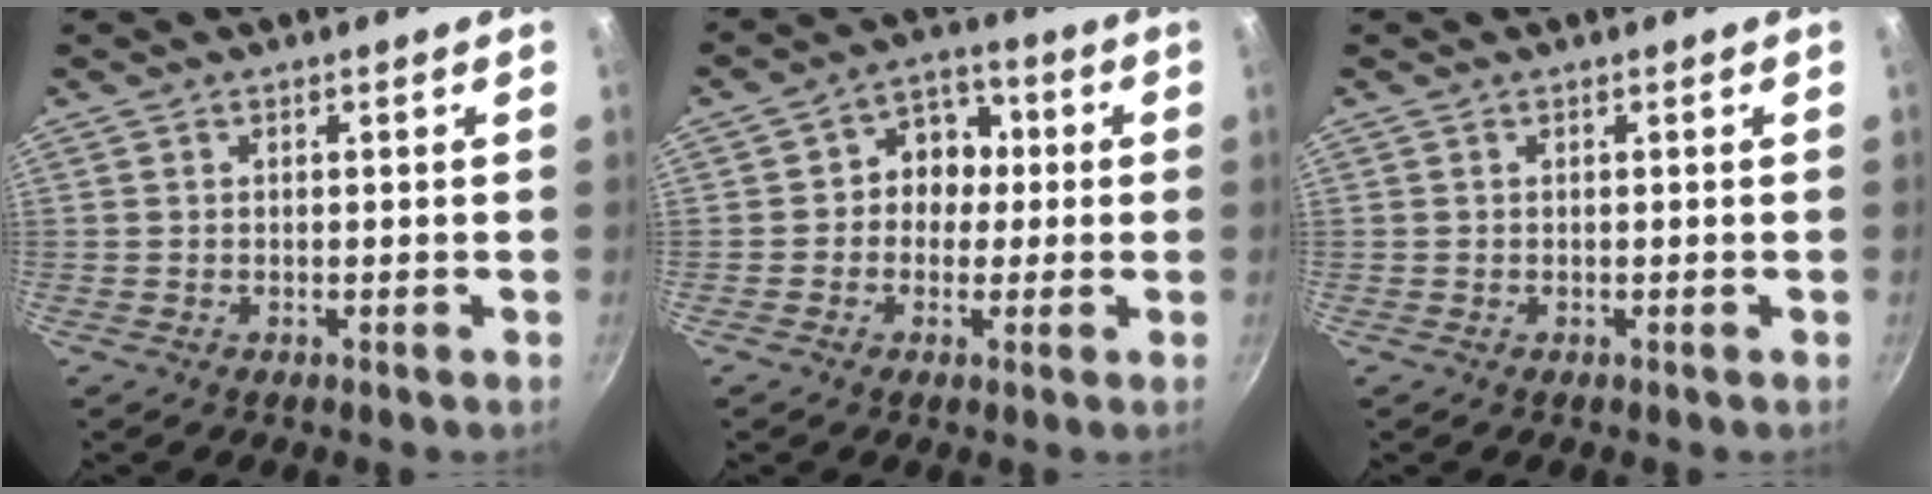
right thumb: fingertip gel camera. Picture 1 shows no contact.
{"total": 9.0, "force": [0.6, 7.9, 4.3], "torque": [-0.011, 0.014, -0.006]}
{"total": 0.0}